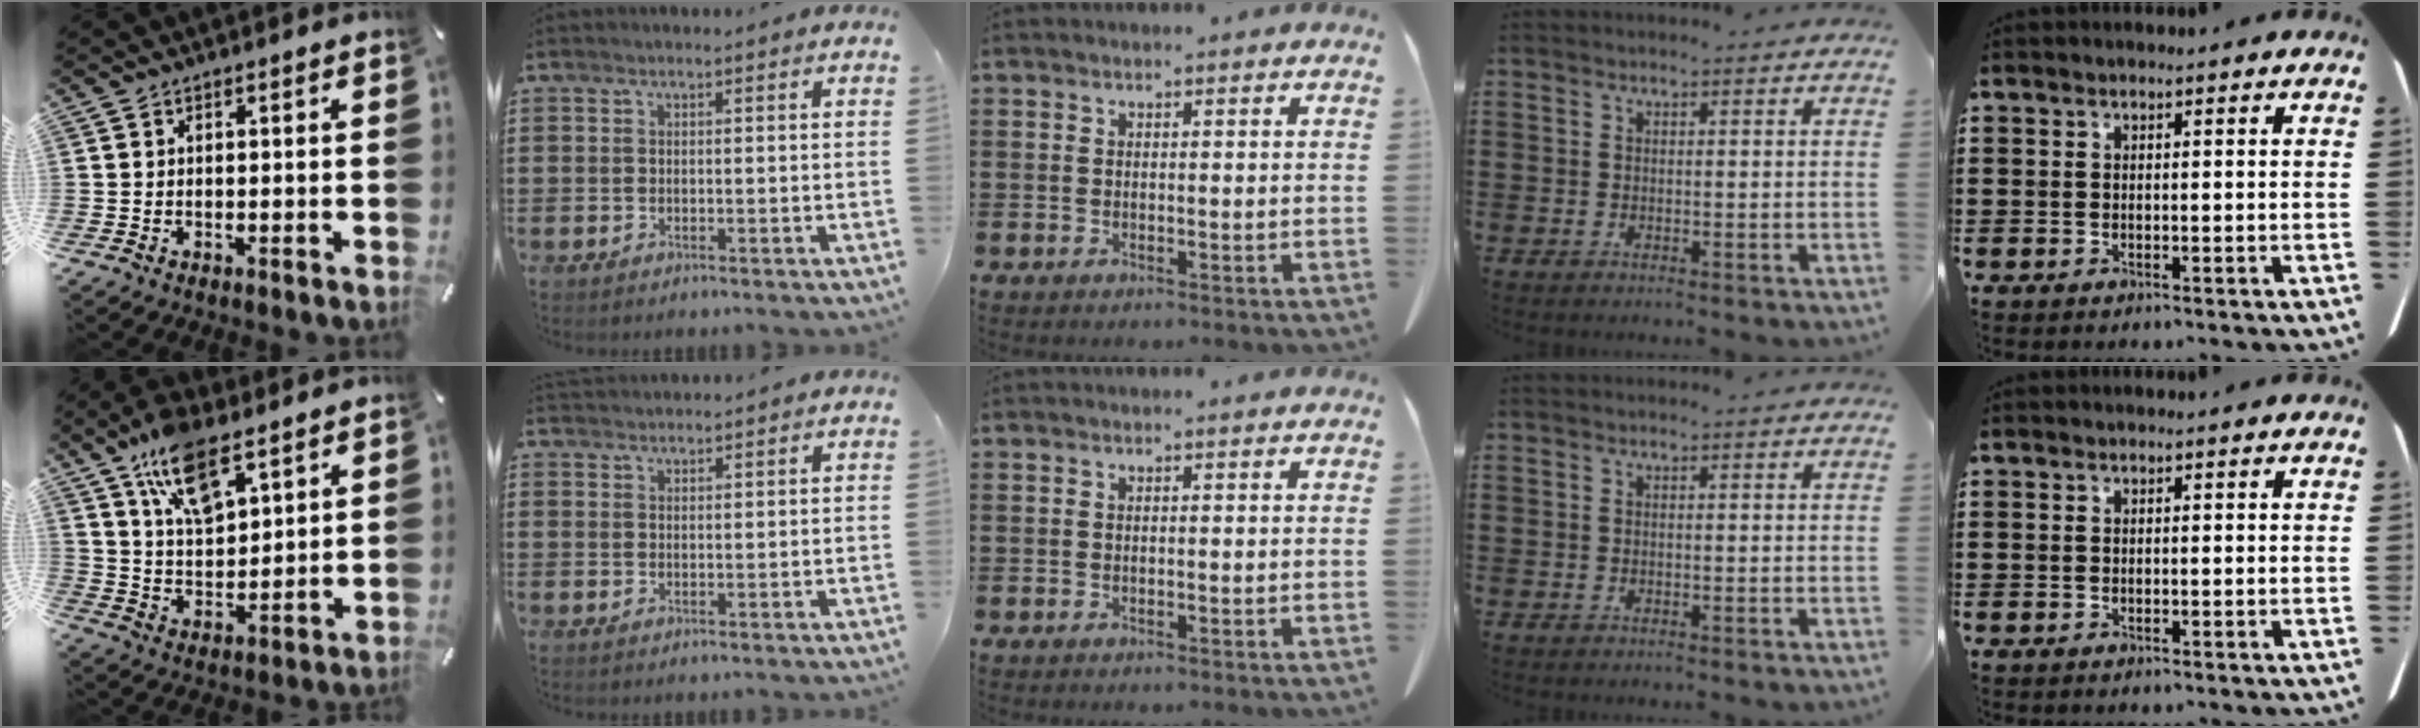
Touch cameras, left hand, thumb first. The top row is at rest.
{"thumb": {"total": 13.5, "force": [8.9, 6.3, 8.0], "torque": [-0.154, -0.033, 0.162]}, "index": {"total": 1.7, "force": [1.7, 0.1, 0.0], "torque": [-0.005, 0.000, 0.034]}}